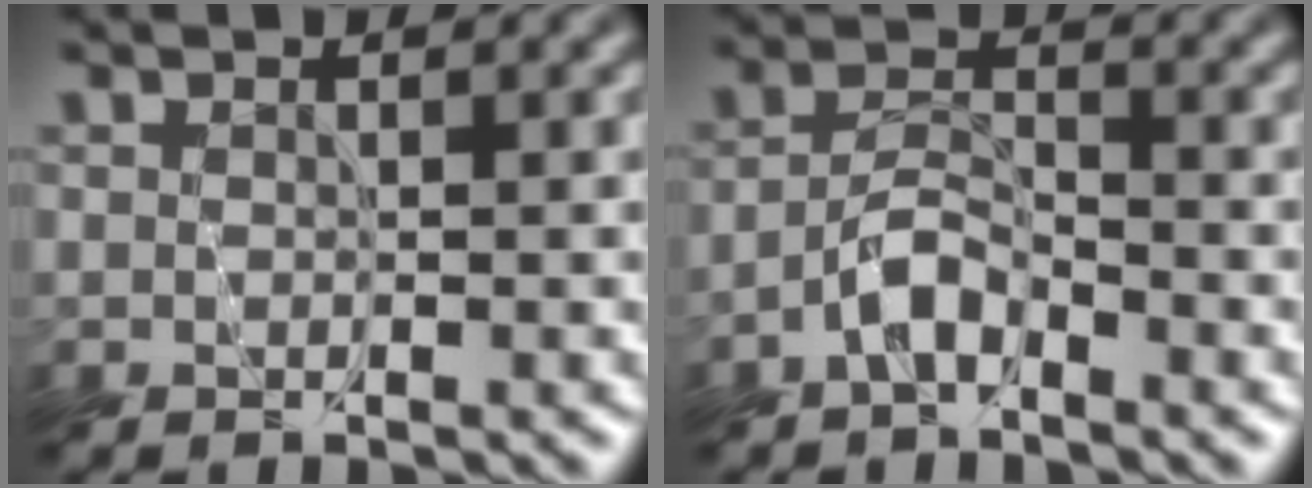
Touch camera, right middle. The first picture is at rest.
{"total": 2.8, "force": [-2.2, 1.0, 1.5], "torque": [-0.031, 0.009, -0.052]}